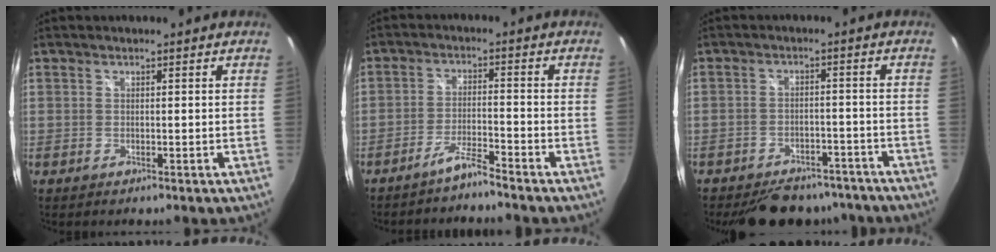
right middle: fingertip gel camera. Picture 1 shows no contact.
{"total": 3.9, "force": [-3.6, -0.4, 1.4], "torque": [-0.044, 0.007, -0.065]}
{"total": 13.1, "force": [-10.9, 5.9, 4.1], "torque": [-0.096, 0.017, -0.134]}